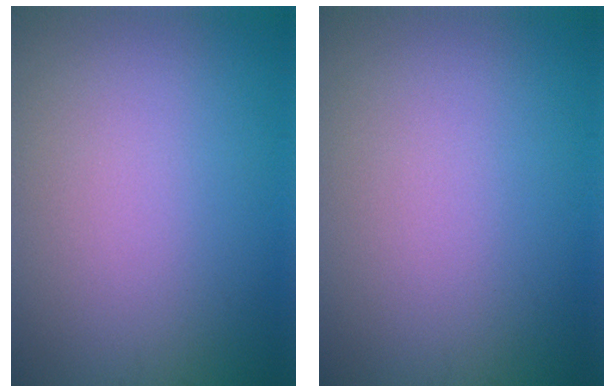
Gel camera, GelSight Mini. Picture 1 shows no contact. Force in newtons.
{"total": 0.0}